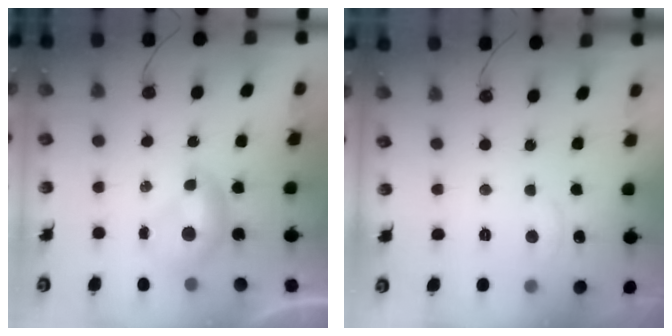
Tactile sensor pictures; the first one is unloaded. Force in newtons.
{"total": 1.8, "press": 1.7, "slide": 0.6}